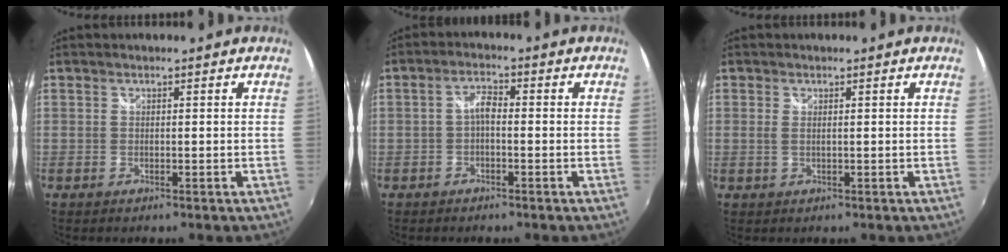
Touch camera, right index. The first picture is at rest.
{"total": 2.8, "force": [-0.9, 1.2, 2.3], "torque": [-0.047, 0.009, -0.019]}
{"total": 1.0, "force": [0.4, 0.4, 0.9], "torque": [-0.018, 0.003, 0.008]}